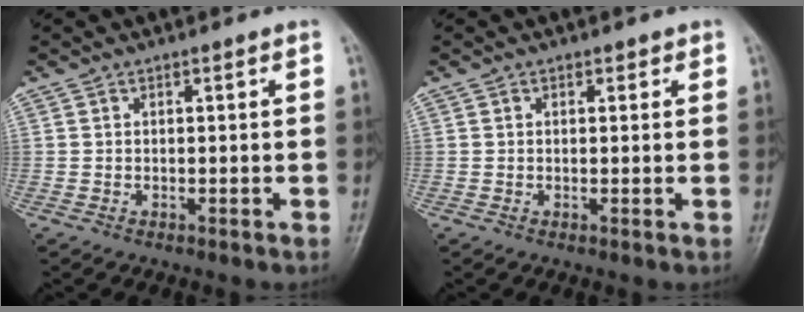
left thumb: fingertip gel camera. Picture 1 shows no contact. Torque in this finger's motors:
{"motor_torque": [-0.63, -0.09, -0.21, 0.00, -0.02]}